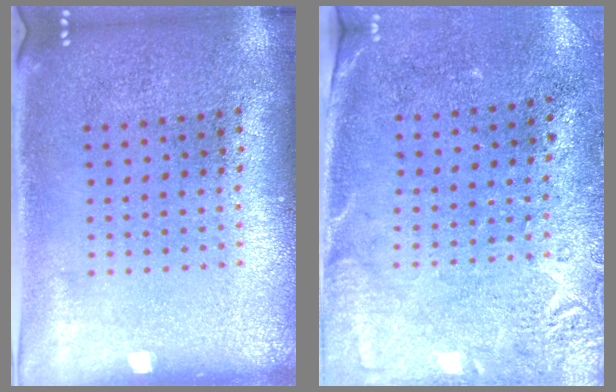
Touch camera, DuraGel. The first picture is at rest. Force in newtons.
{"total": 2.7, "press": 2.3, "slide": 1.5}